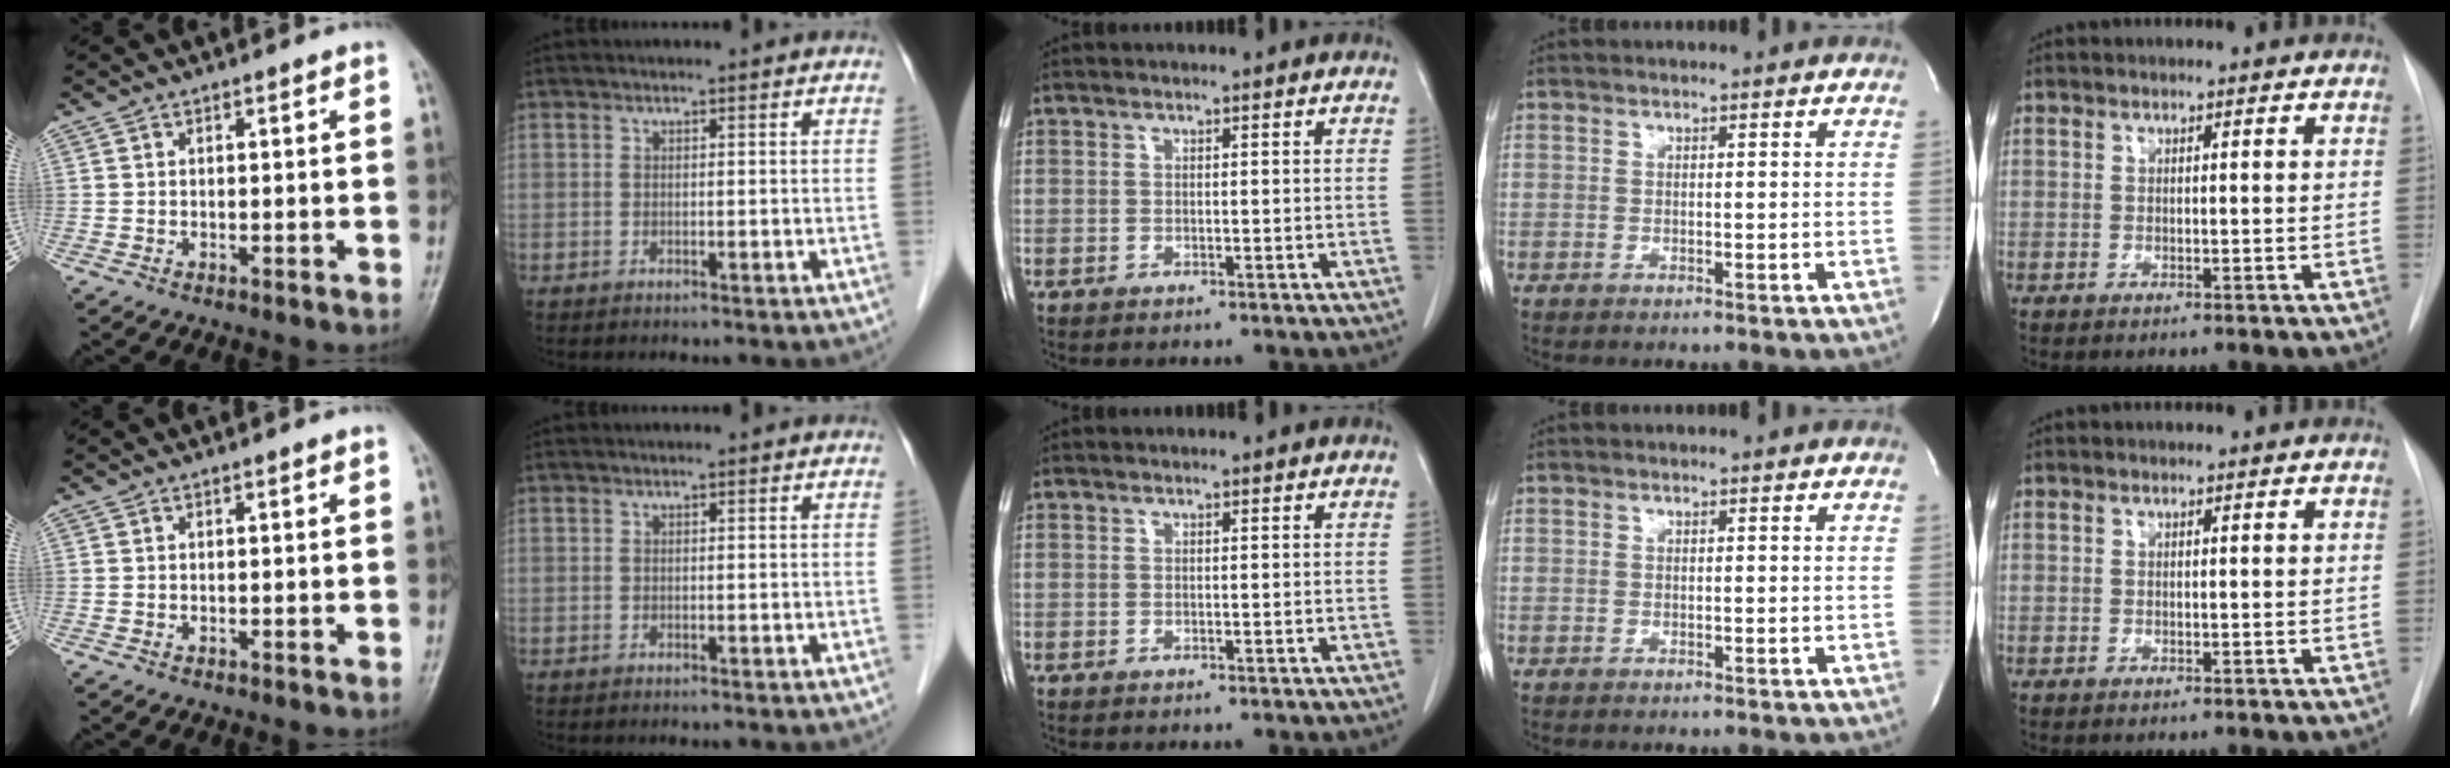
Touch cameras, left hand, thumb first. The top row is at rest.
{}